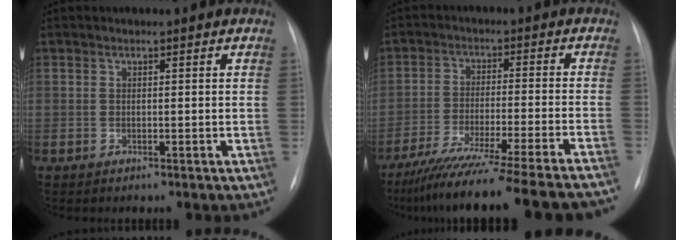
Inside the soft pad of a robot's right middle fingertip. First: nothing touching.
{"total": 24.4, "force": [-21.2, -1.0, 12.0], "torque": [-0.143, -0.063, -0.310]}